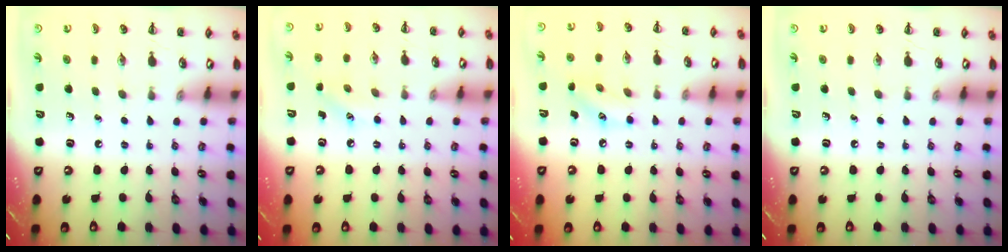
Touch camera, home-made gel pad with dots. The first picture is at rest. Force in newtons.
{"total": 5.6, "press": 5.5, "slide": 1.4}
{"total": 7.7, "press": 7.6, "slide": 0.7}
{"total": 0.0}